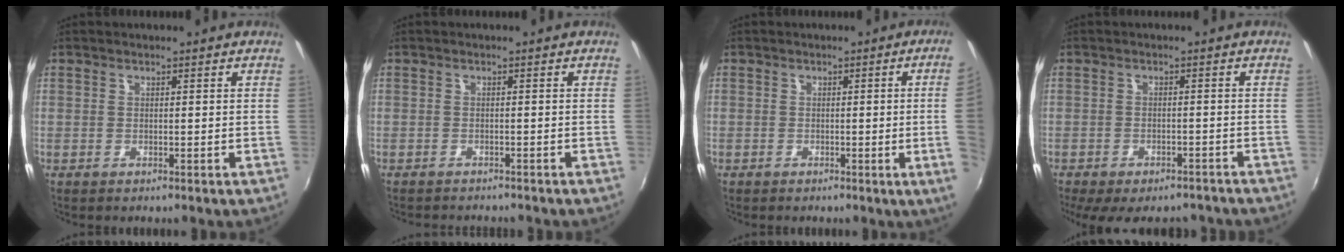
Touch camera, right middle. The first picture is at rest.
{"total": 3.6, "force": [-3.3, 0.6, 1.0], "torque": [-0.028, -0.014, -0.052]}
{"total": 5.2, "force": [-0.2, -1.6, 4.9], "torque": [-0.070, -0.013, -0.001]}
{"total": 13.2, "force": [-10.8, 4.7, 6.1], "torque": [-0.128, -0.026, -0.140]}